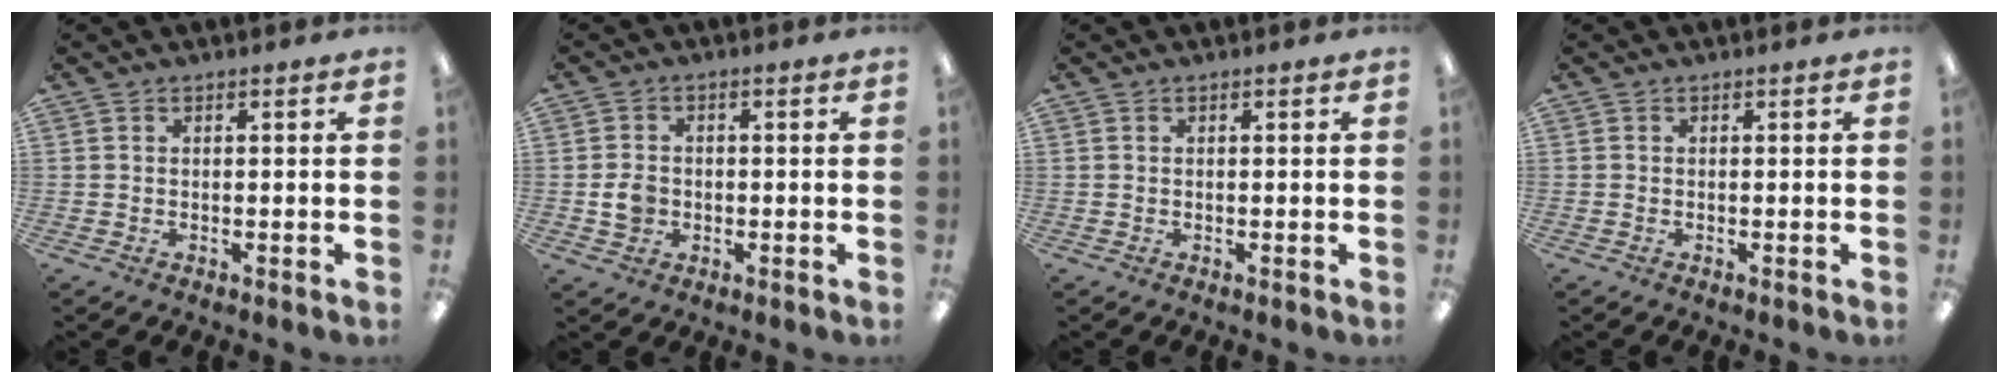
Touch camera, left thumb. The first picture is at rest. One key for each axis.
{"total": 4.0, "fx": -0.6, "fy": 3.3, "fz": 2.1, "tx": -0.035, "ty": 0.006, "tz": -0.010}
{"total": 0.0}
{"total": 0.0}